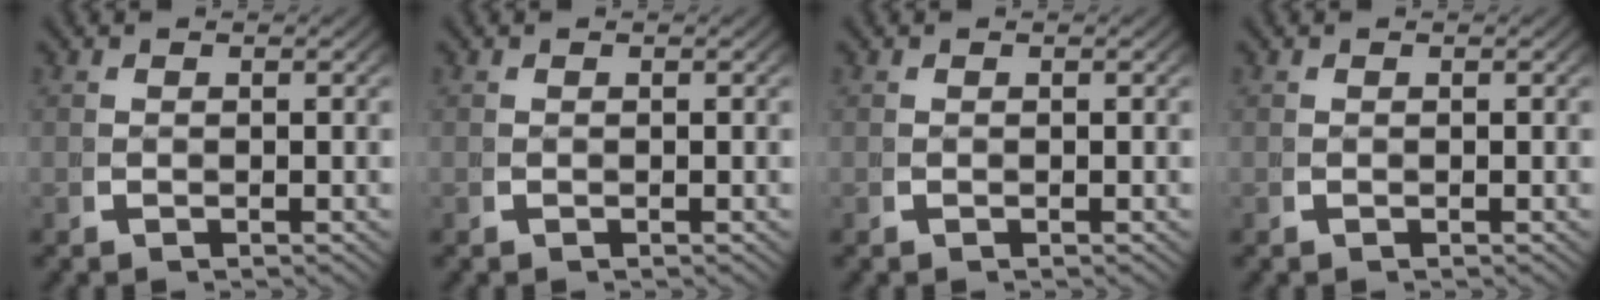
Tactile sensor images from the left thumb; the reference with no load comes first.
{"total": 0.0}
{"total": 0.0}
{"total": 0.0}